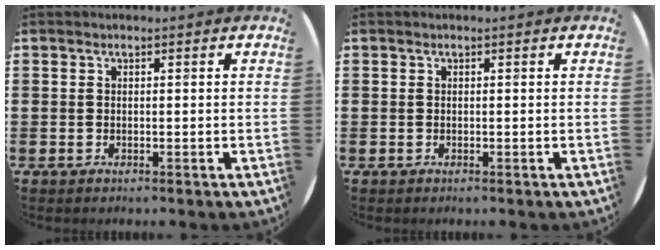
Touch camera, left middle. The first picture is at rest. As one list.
[{"total": 0.0}]